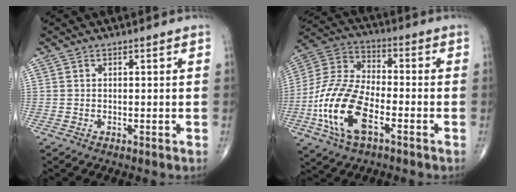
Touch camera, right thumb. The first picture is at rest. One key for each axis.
{"total": 17.0, "fx": -5.9, "fy": 8.3, "fz": 13.6, "tx": -0.284, "ty": 0.024, "tz": -0.117}